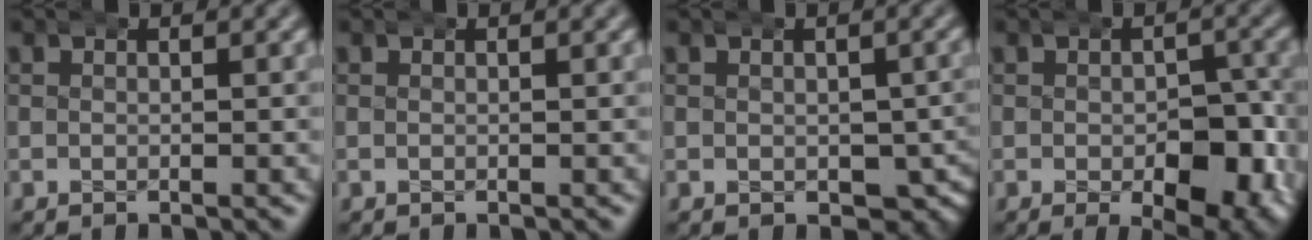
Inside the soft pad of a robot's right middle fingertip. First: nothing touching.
{"total": 0.0}
{"total": 3.9, "force": [-1.7, 2.6, 2.5], "torque": [-0.017, -0.014, -0.015]}
{"total": 8.1, "force": [-2.2, 4.6, 6.4], "torque": [-0.080, -0.025, -0.021]}